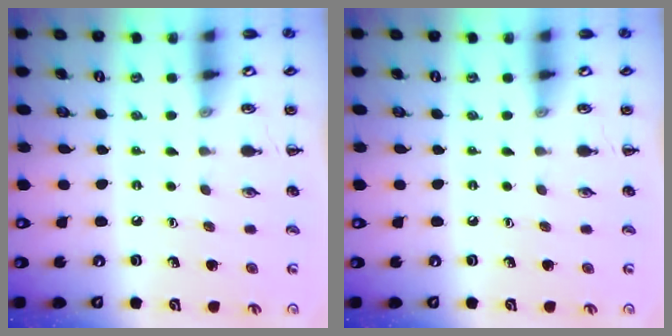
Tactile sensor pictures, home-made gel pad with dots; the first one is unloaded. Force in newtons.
{"total": 0.0}